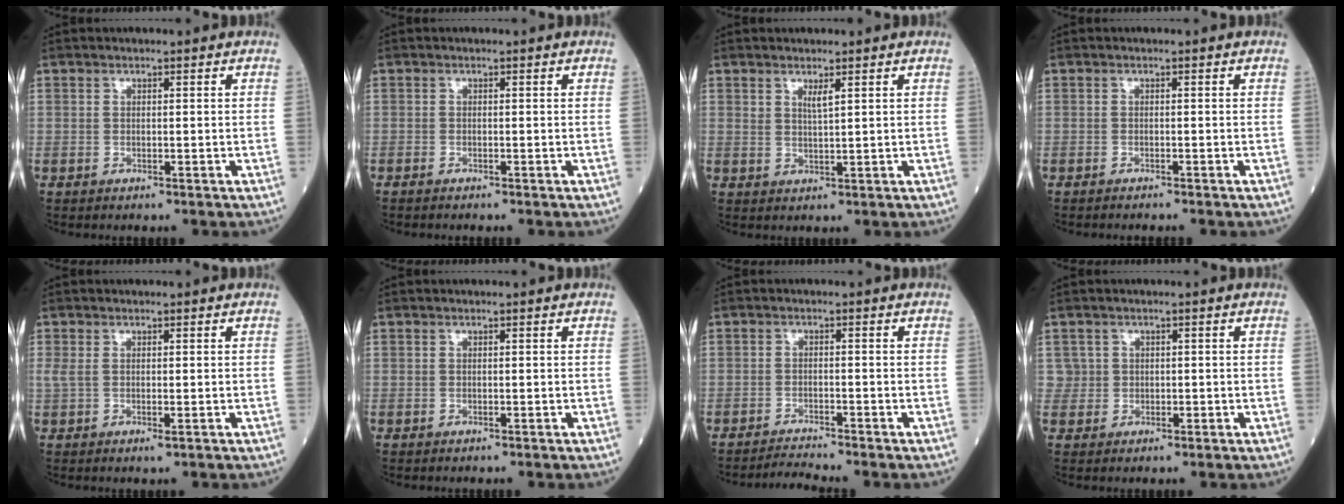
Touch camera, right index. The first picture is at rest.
{"total": 0.6, "force": [-0.6, 0.0, 0.2], "torque": [-0.004, -0.001, -0.011]}
{"total": 1.8, "force": [1.2, 0.1, 1.4], "torque": [-0.031, -0.006, 0.022]}
{"total": 2.0, "force": [-1.8, 0.1, 0.8], "torque": [-0.012, -0.002, -0.022]}
{"total": 2.1, "force": [0.0, 0.6, 2.1], "torque": [-0.048, 0.000, 0.006]}
{"total": 0.0}
{"total": 2.8, "force": [-2.6, -1.2, -0.1], "torque": [-0.006, -0.018, -0.047]}
{"total": 2.3, "force": [0.6, 2.2, -0.2], "torque": [0.019, 0.006, 0.006]}